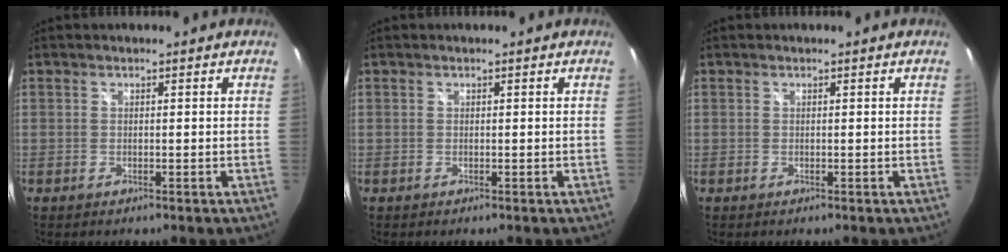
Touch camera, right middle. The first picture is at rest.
{"total": 0.0}
{"total": 0.0}